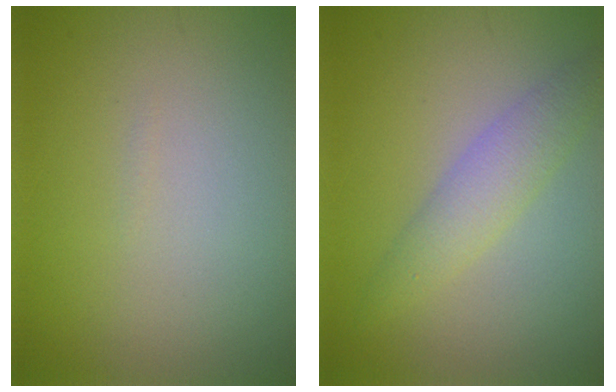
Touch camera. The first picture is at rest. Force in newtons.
{"total": 2.9, "press": 2.9, "slide": 0.1}